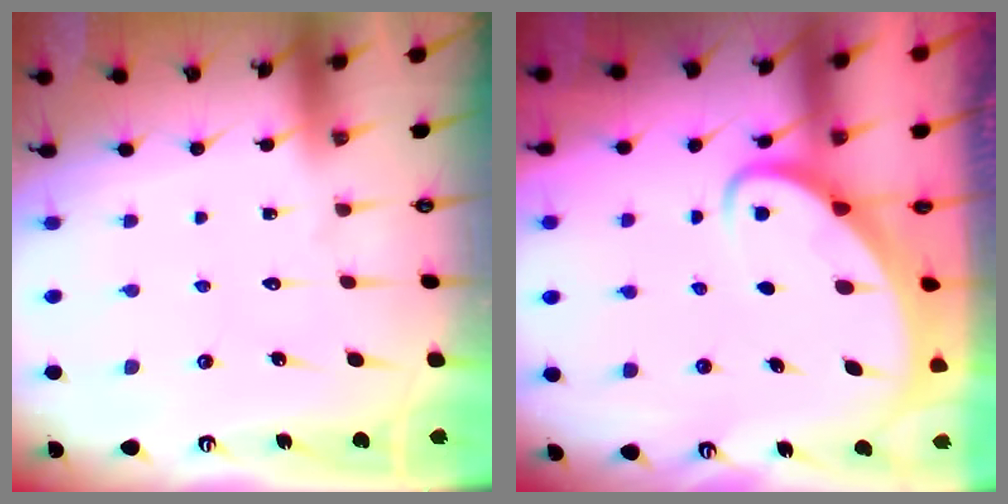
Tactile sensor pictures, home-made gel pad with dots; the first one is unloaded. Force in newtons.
{"total": 2.9, "press": 2.9, "slide": 0.2}